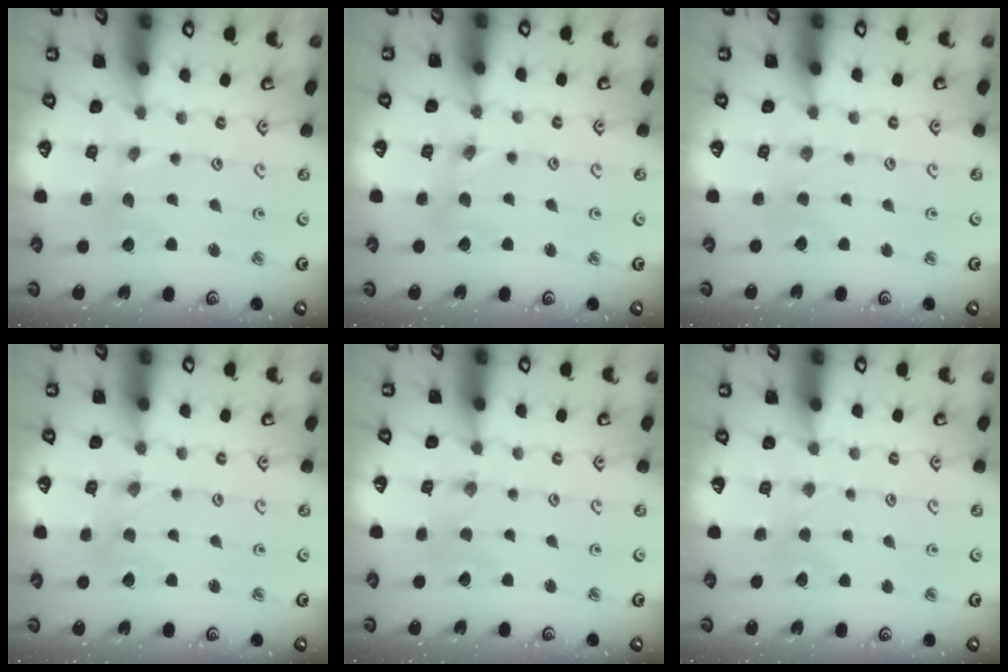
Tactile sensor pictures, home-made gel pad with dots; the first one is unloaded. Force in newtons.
{"total": 1.5, "press": 1.4, "slide": 0.3}
{"total": 1.2, "press": 1.1, "slide": 0.2}
{"total": 0.0}
{"total": 0.6, "press": 0.5, "slide": 0.2}
{"total": 2.4, "press": 2.3, "slide": 0.3}